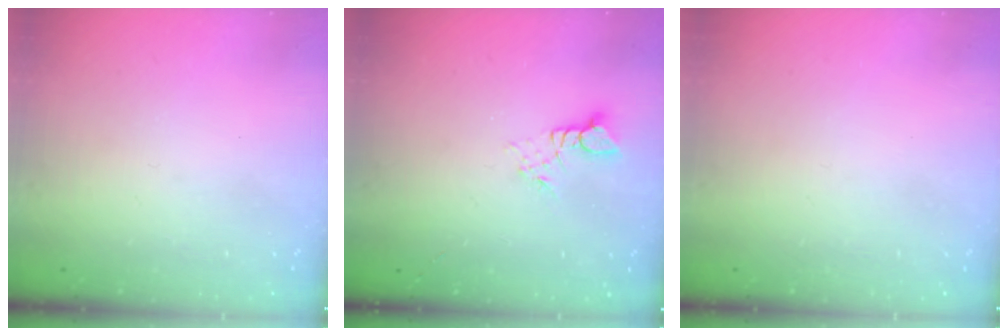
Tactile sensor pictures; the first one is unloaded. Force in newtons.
{"total": 3.0, "press": 3.0, "slide": 0.2}
{"total": 0.0}